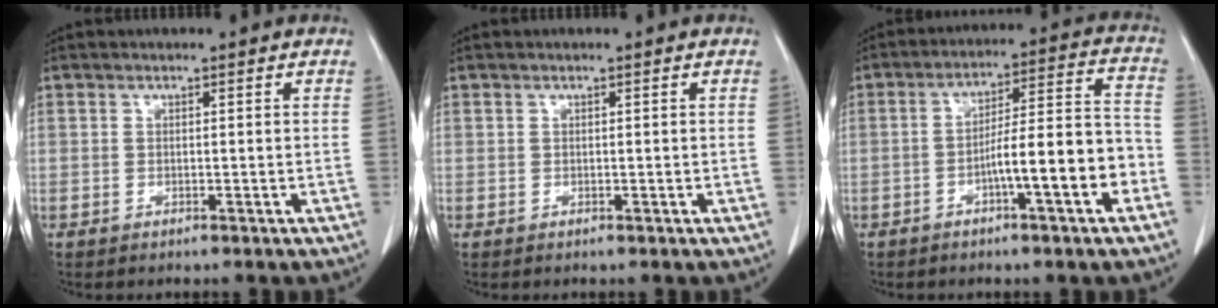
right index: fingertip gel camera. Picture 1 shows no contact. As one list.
[{"total": 0.0}, {"total": 11.6, "force": [-4.4, 0.9, 10.7], "torque": [-0.162, 0.024, -0.066]}]